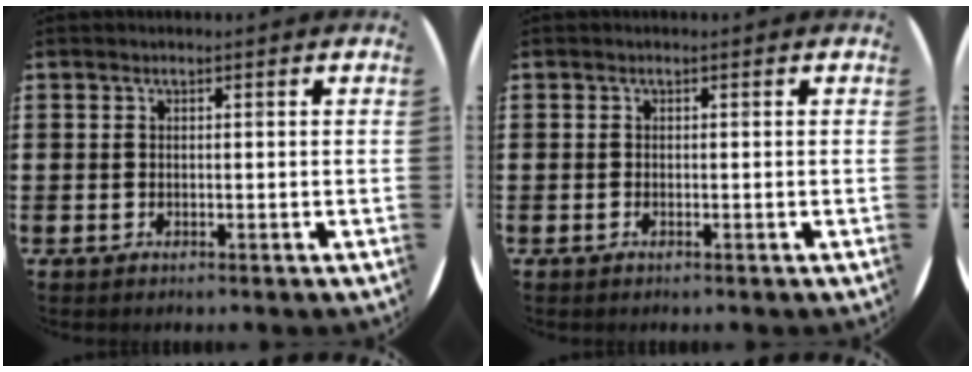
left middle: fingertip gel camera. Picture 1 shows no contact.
{"total": 0.0}